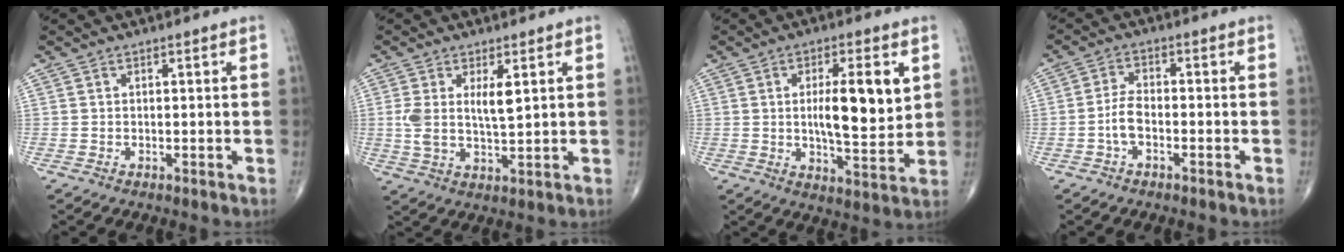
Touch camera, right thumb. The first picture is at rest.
{"total": 6.4, "force": [1.8, 2.3, 5.7], "torque": [-0.111, -0.015, 0.038]}
{"total": 12.5, "force": [2.6, 4.0, 11.6], "torque": [-0.168, -0.021, 0.044]}
{"total": 4.0, "force": [-1.5, 1.9, 3.2], "torque": [-0.066, 0.019, -0.034]}